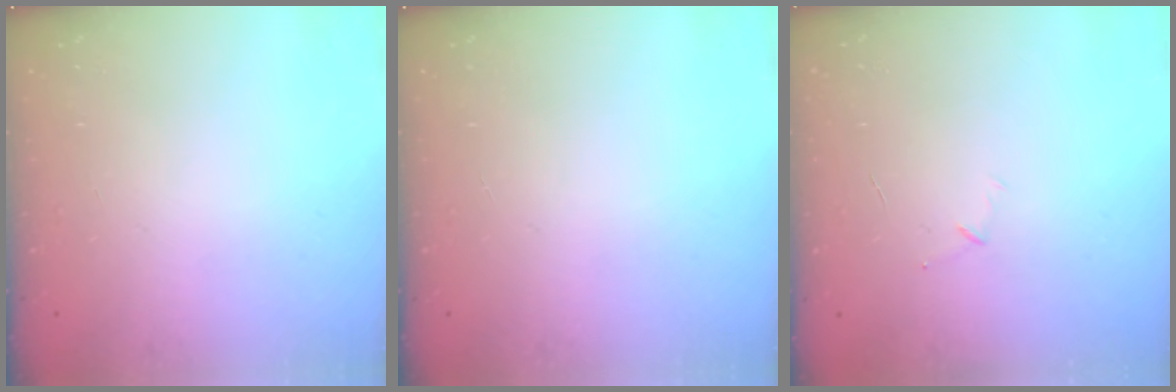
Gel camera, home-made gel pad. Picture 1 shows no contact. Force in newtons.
{"total": 0.0}
{"total": 3.6, "press": 3.5, "slide": 0.9}